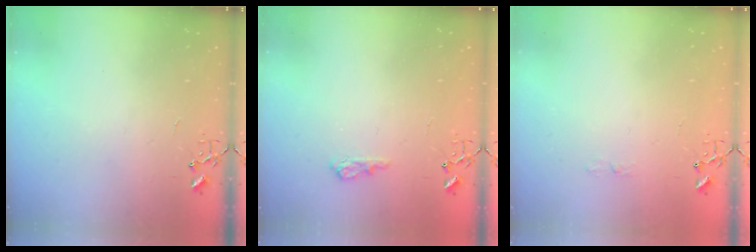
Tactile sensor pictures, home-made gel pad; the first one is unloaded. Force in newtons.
{"total": 8.1, "press": 8.1, "slide": 1.0}
{"total": 3.6, "press": 3.6, "slide": 0.4}